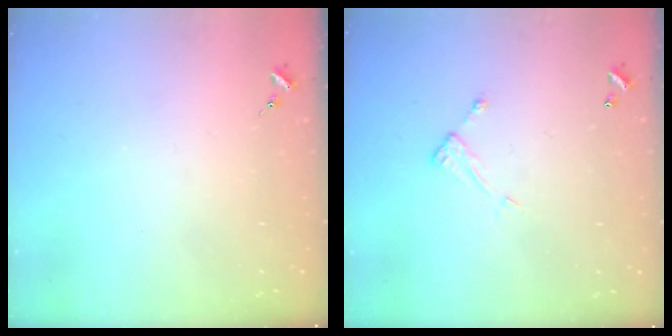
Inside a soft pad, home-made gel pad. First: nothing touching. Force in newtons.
{"total": 5.0, "press": 5.0, "slide": 0.4}